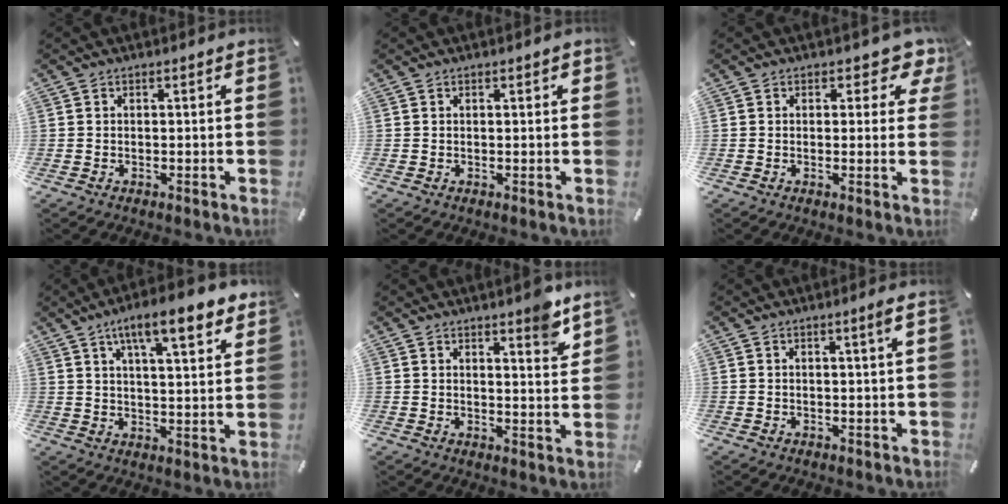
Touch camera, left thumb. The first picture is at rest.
{"total": 0.6, "force": [0.3, 0.3, 0.5], "torque": [-0.009, 0.003, 0.004]}
{"total": 4.5, "force": [2.5, 2.7, 2.5], "torque": [-0.019, -0.010, 0.036]}
{"total": 11.9, "force": [7.6, 3.2, 8.5], "torque": [-0.131, -0.033, 0.126]}
{"total": 6.1, "force": [5.1, 1.4, 3.0], "torque": [-0.031, -0.038, 0.084]}
{"total": 2.2, "force": [0.8, 0.0, 2.1], "torque": [-0.039, 0.001, 0.012]}